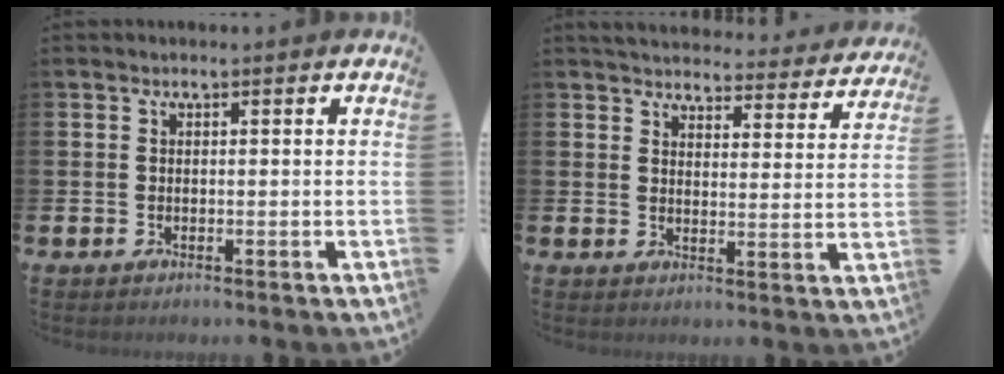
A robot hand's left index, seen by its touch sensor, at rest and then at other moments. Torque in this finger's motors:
{"motor_torque": [0.83, -0.84, 0.28, 0.04]}